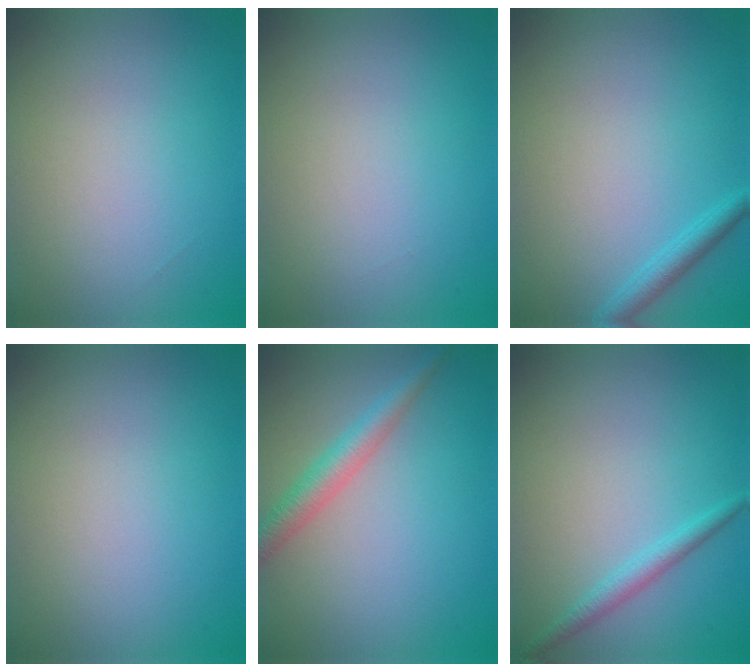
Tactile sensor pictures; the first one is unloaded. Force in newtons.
{"total": 0.0}
{"total": 1.8, "press": 1.7, "slide": 0.1}
{"total": 0.0}
{"total": 2.9, "press": 2.9, "slide": 0.1}
{"total": 1.8, "press": 1.8, "slide": 0.1}